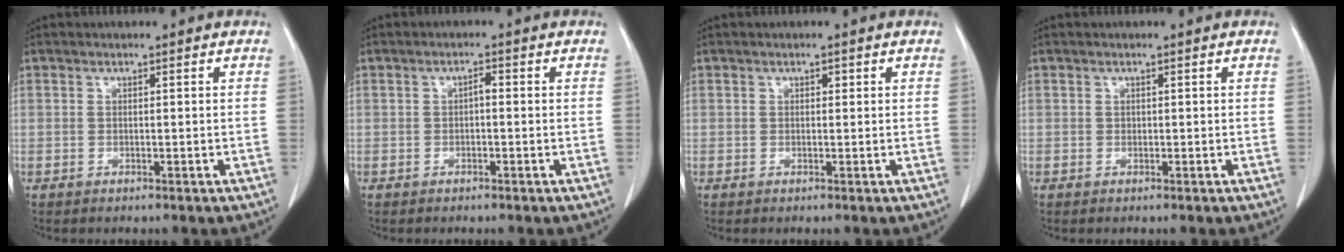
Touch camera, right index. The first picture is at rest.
{"total": 1.2, "force": [-0.1, 0.4, 1.1], "torque": [-0.018, 0.004, -0.002]}
{"total": 0.6, "force": [0.2, 0.3, 0.4], "torque": [-0.004, 0.001, 0.003]}
{"total": 0.0}